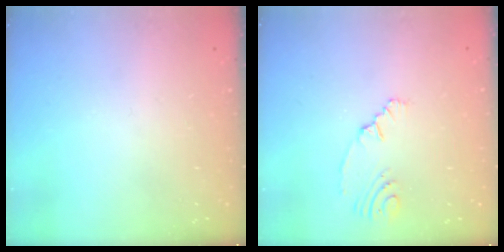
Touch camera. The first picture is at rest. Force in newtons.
{"total": 3.8, "press": 2.5, "slide": 2.9}